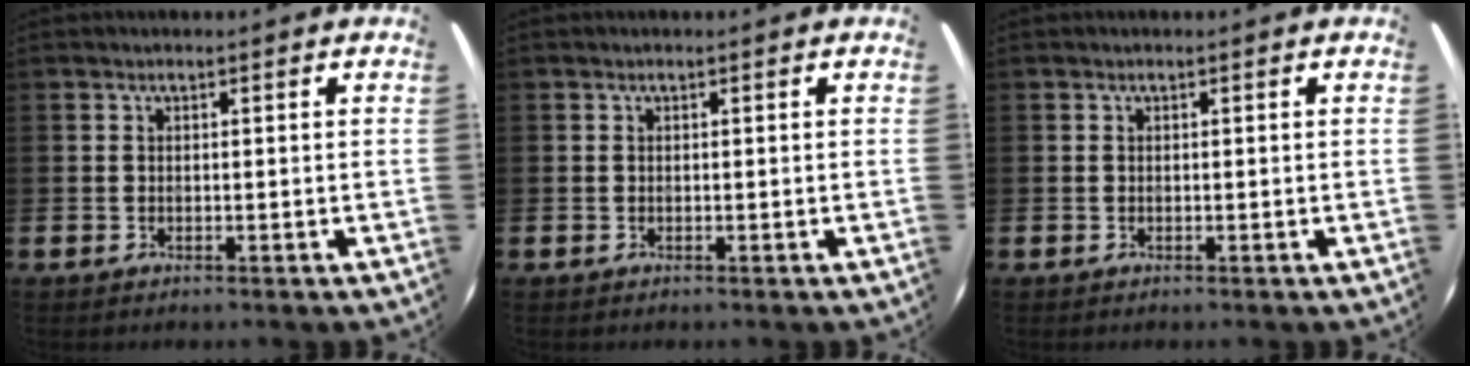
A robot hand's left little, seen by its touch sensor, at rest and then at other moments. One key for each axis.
{"total": 0.0}
{"total": 0.0}